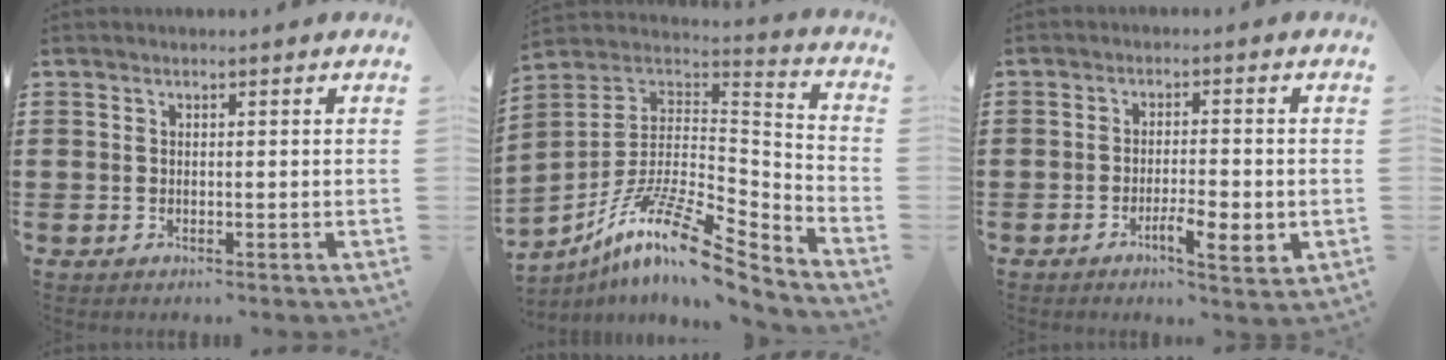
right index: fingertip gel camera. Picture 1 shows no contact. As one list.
[{"total": 13.7, "force": [-8.7, 3.6, 10.0], "torque": [-0.196, 0.007, -0.164]}, {"total": 5.2, "force": [-2.1, 1.4, 4.5], "torque": [-0.070, 0.001, -0.035]}]